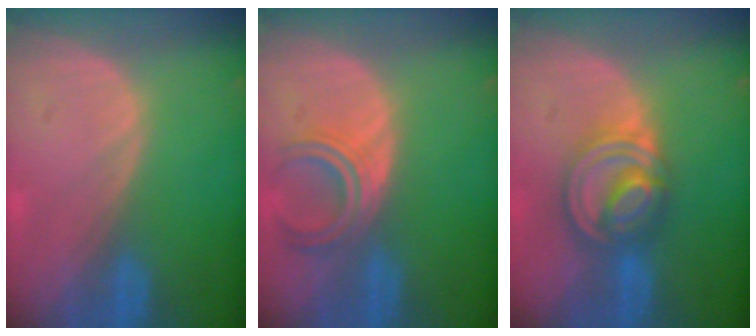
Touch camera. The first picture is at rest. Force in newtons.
{"total": 4.7, "press": 4.7, "slide": 0.4}
{"total": 8.2, "press": 6.9, "slide": 4.3}